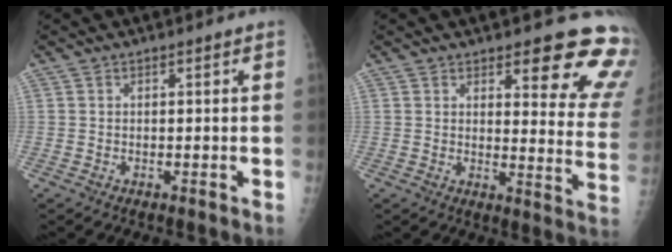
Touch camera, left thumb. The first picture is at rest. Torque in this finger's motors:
{"motor_torque": [3.22, 1.78, 1.08, -0.80, 0.33]}